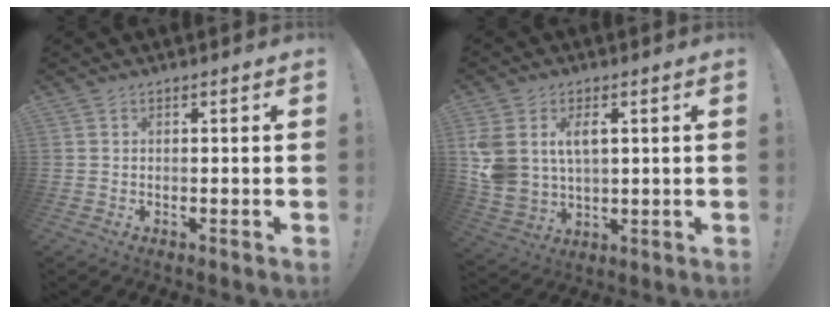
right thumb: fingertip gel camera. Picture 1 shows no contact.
{"total": 9.4, "force": [3.6, 6.6, 5.6], "torque": [-0.112, -0.016, 0.070]}